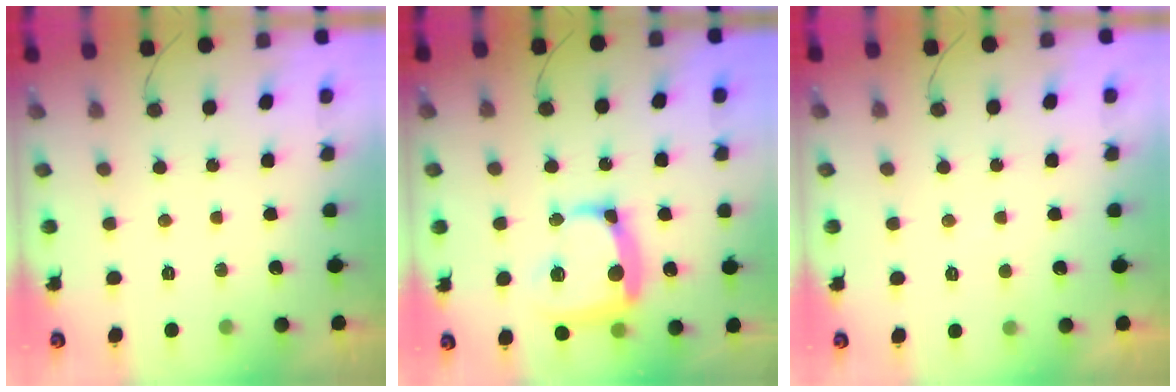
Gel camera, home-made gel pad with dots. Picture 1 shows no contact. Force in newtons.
{"total": 16.4, "press": 16.3, "slide": 1.7}
{"total": 2.4, "press": 2.4, "slide": 0.4}